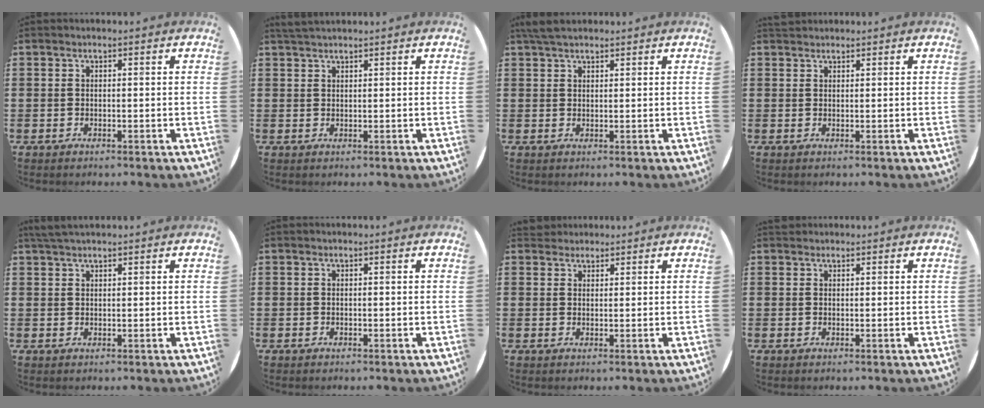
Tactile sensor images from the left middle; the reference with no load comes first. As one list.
[{"total": 1.3, "force": [1.3, 0.0, 0.3], "torque": [-0.009, 0.001, 0.024]}, {"total": 2.8, "force": [2.4, 0.7, 1.3], "torque": [-0.030, 0.005, 0.045]}, {"total": 0.9, "force": [0.9, 0.2, 0.0], "torque": [-0.001, 0.001, 0.018]}, {"total": 1.7, "force": [1.6, 0.2, 0.7], "torque": [-0.015, 0.002, 0.030]}, {"total": 0.0}, {"total": 1.6, "force": [1.5, 0.5, -0.1], "torque": [0.000, 0.003, 0.030]}, {"total": 0.6, "force": [0.6, 0.2, -0.1], "torque": [0.002, 0.004, 0.012]}]